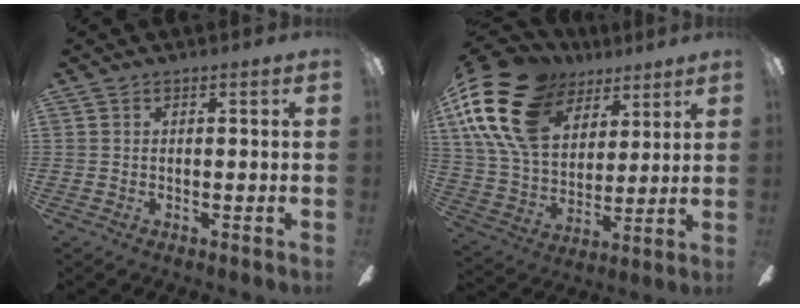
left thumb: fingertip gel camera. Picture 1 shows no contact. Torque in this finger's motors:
{"motor_torque": [0.62, 0.75, 1.39, -1.38, 0.73]}